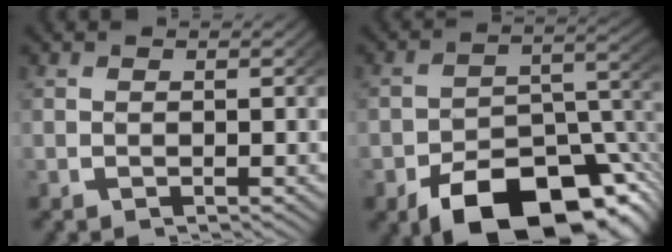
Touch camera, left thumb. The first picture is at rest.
{"total": 12.7, "force": [-7.1, 6.5, 8.2], "torque": [-0.117, -0.032, -0.086]}